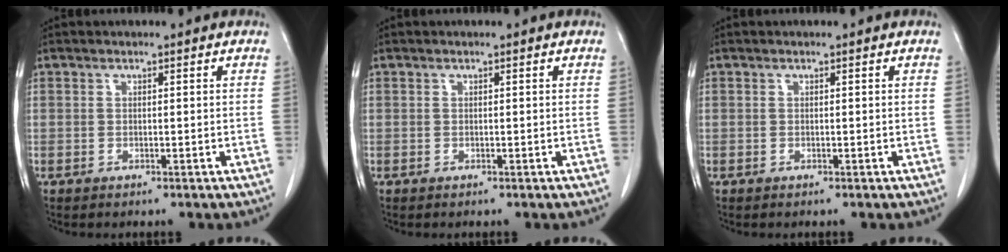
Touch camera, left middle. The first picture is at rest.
{"total": 0.0}
{"total": 0.0}